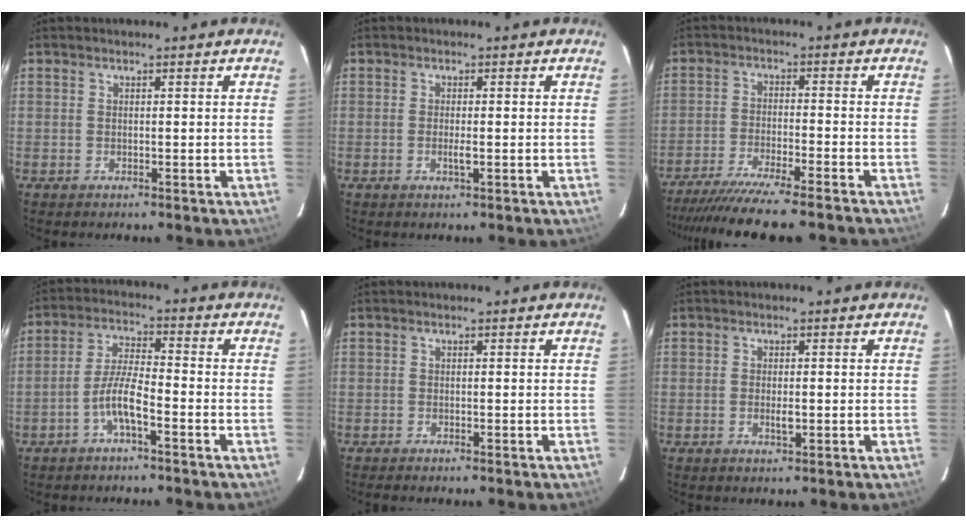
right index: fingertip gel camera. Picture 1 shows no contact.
{"total": 1.6, "force": [-0.5, 0.3, 1.6], "torque": [-0.030, -0.002, -0.009]}
{"total": 15.9, "force": [-13.8, 0.6, 7.8], "torque": [-0.161, -0.039, -0.221]}
{"total": 5.7, "force": [-3.1, 0.8, 4.8], "torque": [-0.102, 0.009, -0.058]}
{"total": 0.6, "force": [-0.5, -0.1, 0.3], "torque": [-0.005, 0.000, -0.009]}
{"total": 2.0, "force": [-0.4, 0.8, 1.8], "torque": [-0.032, -0.002, -0.007]}